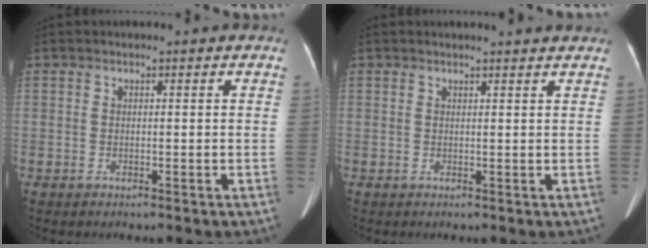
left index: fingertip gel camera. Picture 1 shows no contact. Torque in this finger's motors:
{"motor_torque": [-1.06, 0.93, -0.20, 0.00]}